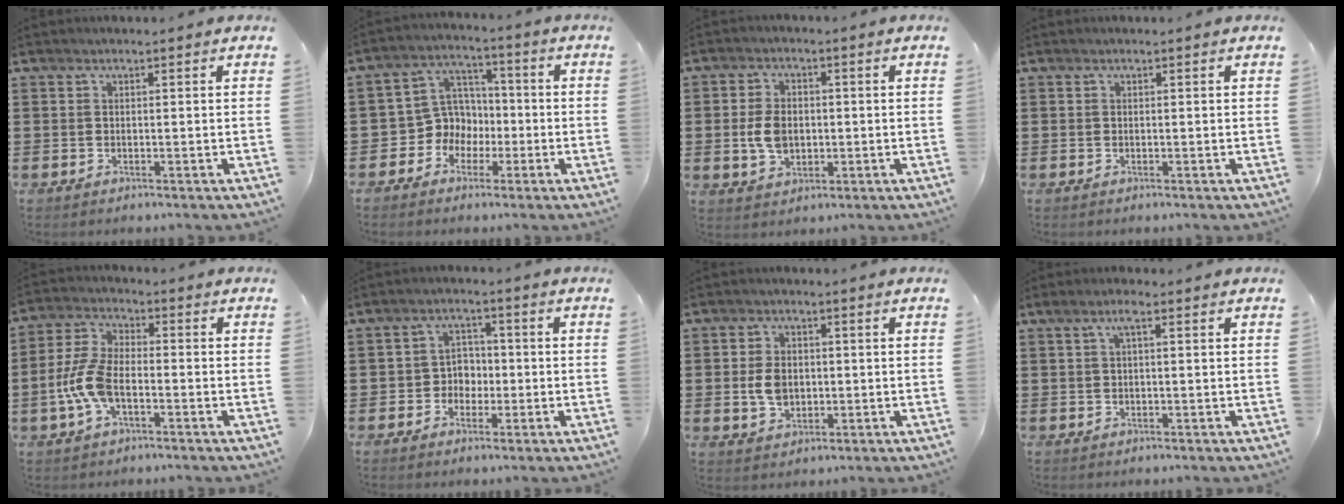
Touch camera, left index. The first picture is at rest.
{"total": 6.9, "force": [-1.8, 6.5, 1.5], "torque": [-0.072, -0.001, -0.039]}
{"total": 5.2, "force": [-0.3, 3.5, 3.8], "torque": [-0.096, 0.003, -0.011]}
{"total": 0.0}
{"total": 7.5, "force": [-2.4, 3.6, 6.2], "torque": [-0.158, -0.006, -0.053]}
{"total": 3.7, "force": [-1.3, 3.3, 1.1], "torque": [-0.031, 0.009, -0.031]}
{"total": 4.6, "force": [-0.1, 3.2, 3.2], "torque": [-0.072, 0.001, -0.009]}
{"total": 2.4, "force": [0.5, 0.4, 2.3], "torque": [-0.045, 0.005, 0.007]}